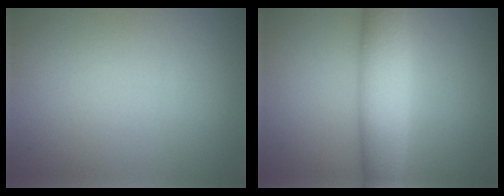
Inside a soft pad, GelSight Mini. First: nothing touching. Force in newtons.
{"total": 6.5, "press": 6.5, "slide": 0.2}